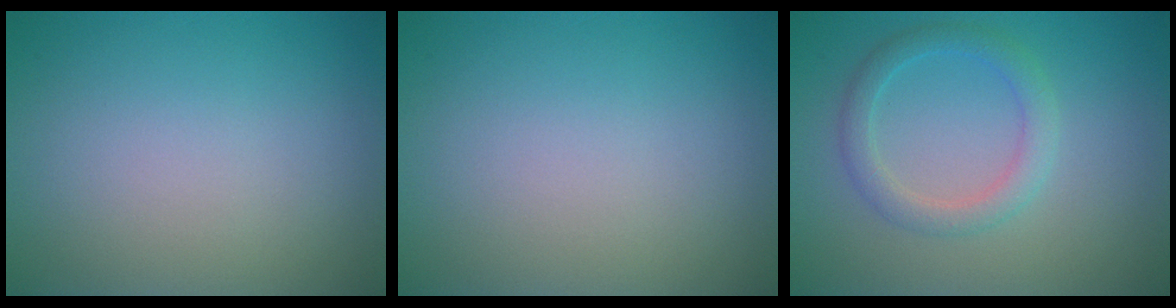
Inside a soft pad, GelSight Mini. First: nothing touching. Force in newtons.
{"total": 0.0}
{"total": 2.6, "press": 2.6, "slide": 0.2}